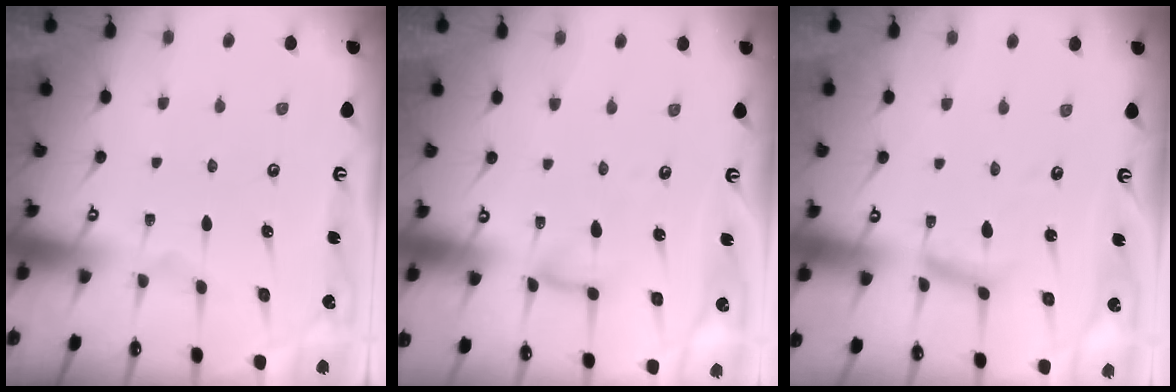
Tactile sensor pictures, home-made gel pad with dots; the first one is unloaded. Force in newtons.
{"total": 6.4, "press": 6.3, "slide": 0.5}
{"total": 7.5, "press": 7.5, "slide": 0.1}